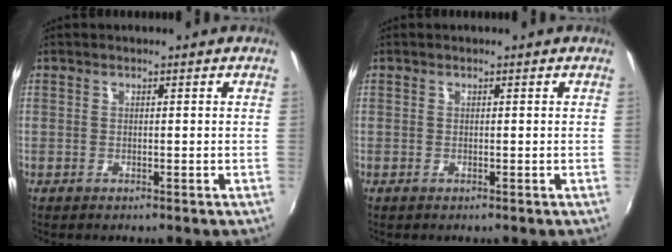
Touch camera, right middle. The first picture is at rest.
{"total": 0.0}